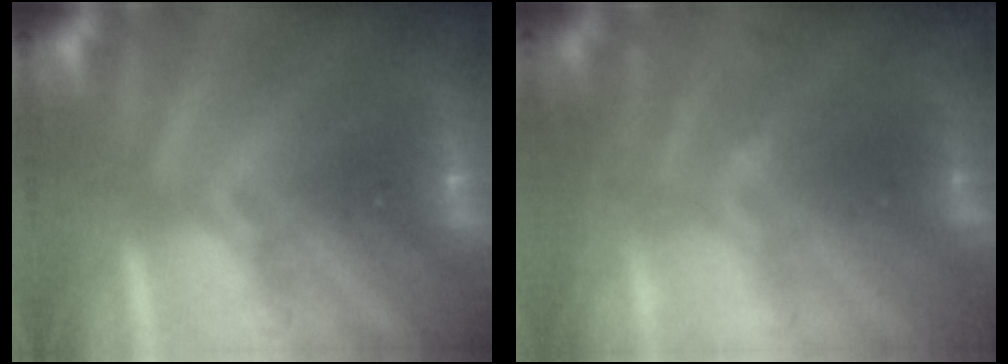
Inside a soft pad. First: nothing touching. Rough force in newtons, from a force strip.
{"total": 1.8}